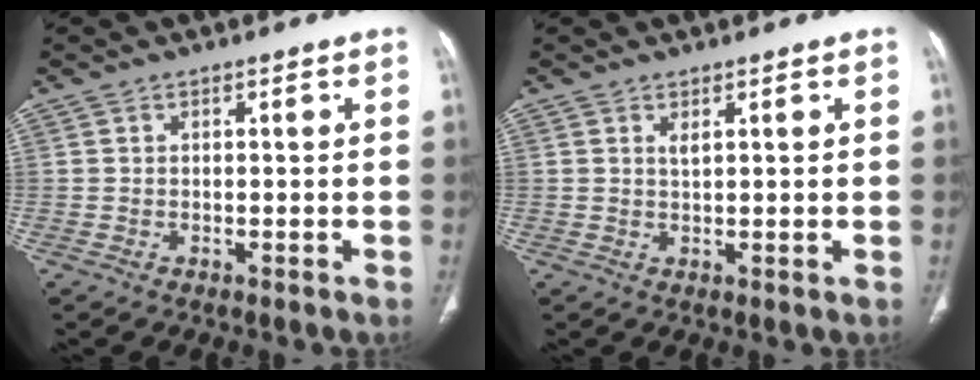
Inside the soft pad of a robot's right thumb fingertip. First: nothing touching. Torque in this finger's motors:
{"motor_torque": [-0.09, 0.06, -0.15, 0.02, 0.00]}